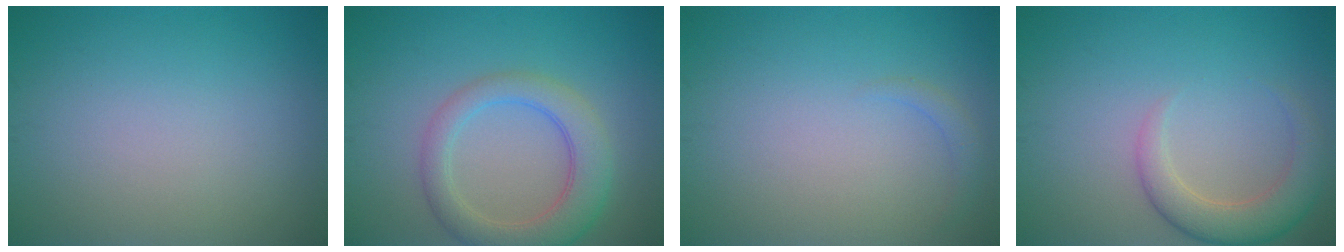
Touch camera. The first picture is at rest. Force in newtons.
{"total": 4.9, "press": 4.9, "slide": 0.4}
{"total": 1.0, "press": 1.0, "slide": 0.2}
{"total": 3.9, "press": 3.9, "slide": 0.3}